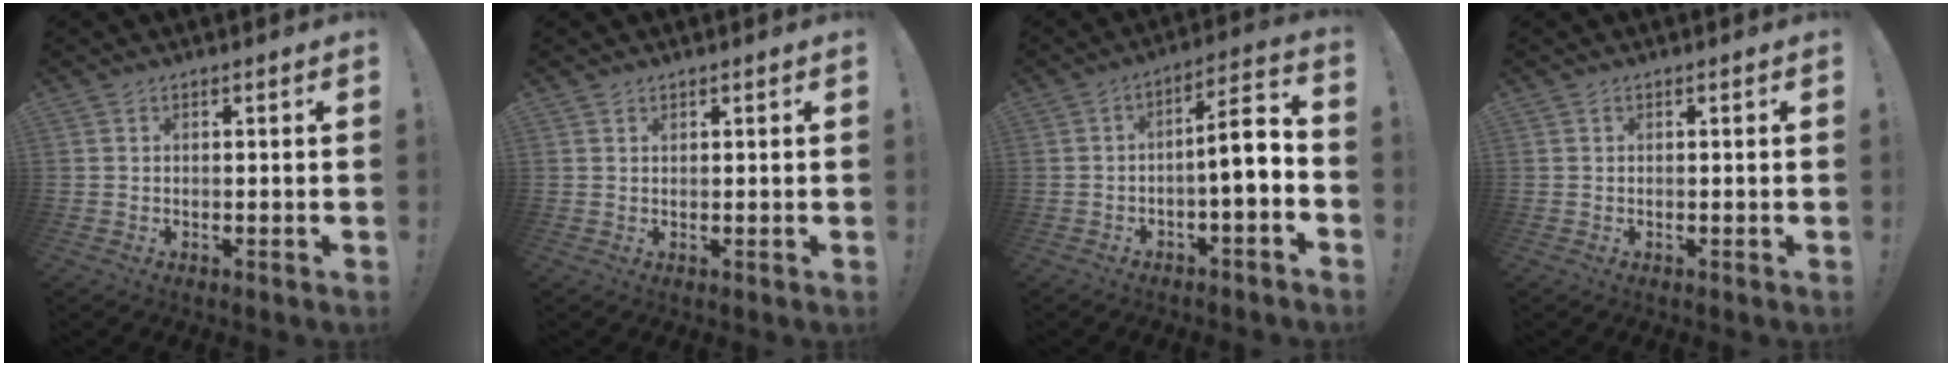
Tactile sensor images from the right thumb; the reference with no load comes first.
{"total": 0.7, "force": [0.6, 0.3, 0.1], "torque": [0.004, -0.005, 0.011]}
{"total": 8.7, "force": [-1.2, 1.1, 8.6], "torque": [-0.128, -0.004, -0.028]}
{"total": 0.0}